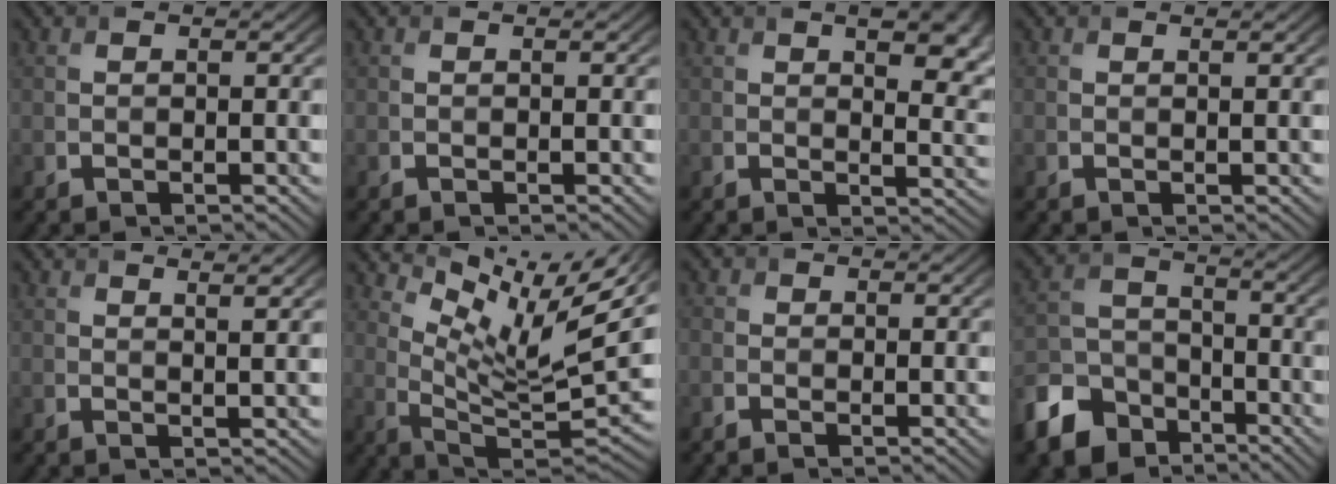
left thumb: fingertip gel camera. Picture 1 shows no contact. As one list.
[{"total": 0.0}, {"total": 8.3, "force": [3.4, 3.8, 6.5], "torque": [-0.082, -0.001, 0.051]}, {"total": 0.6, "force": [0.5, 0.0, 0.4], "torque": [-0.005, 0.001, 0.006]}, {"total": 2.7, "force": [2.0, 0.5, 1.8], "torque": [-0.021, 0.002, 0.022]}, {"total": 14.5, "force": [8.4, 4.9, 10.8], "torque": [-0.208, -0.006, 0.158]}, {"total": 1.4, "force": [-0.7, 1.1, 0.4], "torque": [-0.007, -0.004, -0.019]}, {"total": 9.7, "force": [-6.4, 6.1, 3.9], "torque": [-0.096, -0.019, -0.140]}]